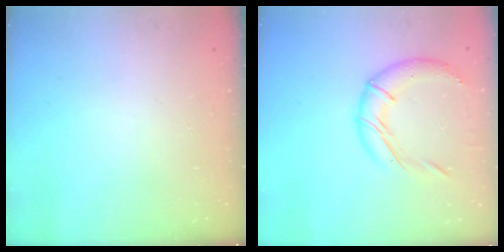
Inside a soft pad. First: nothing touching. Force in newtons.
{"total": 14.2, "press": 14.1, "slide": 1.5}